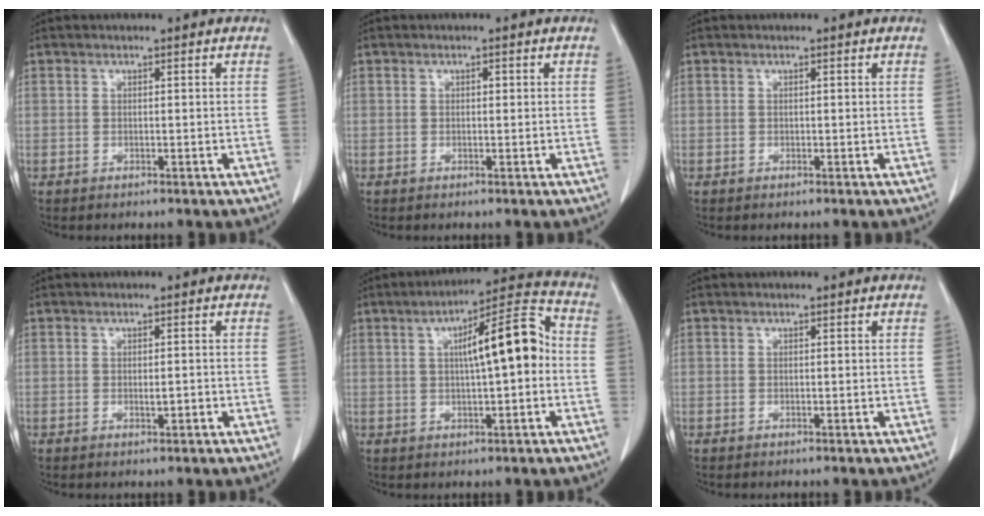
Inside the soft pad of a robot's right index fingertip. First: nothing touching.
{"total": 0.5, "force": [0.1, 0.3, 0.4], "torque": [-0.006, 0.001, 0.002]}
{"total": 0.0}
{"total": 1.3, "force": [-0.4, 0.4, 1.2], "torque": [-0.022, 0.000, -0.006]}
{"total": 11.1, "force": [0.8, 2.2, 10.9], "torque": [-0.164, 0.032, 0.010]}
{"total": 0.0}